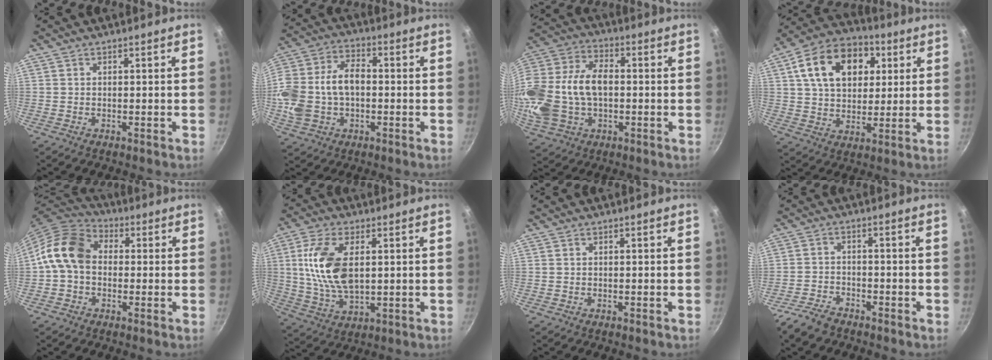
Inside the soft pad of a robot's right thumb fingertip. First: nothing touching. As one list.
[{"total": 17.2, "force": [-0.9, 11.7, 12.6], "torque": [-0.258, 0.043, -0.018]}, {"total": 22.1, "force": [-0.6, 15.0, 16.2], "torque": [-0.348, 0.037, -0.008]}, {"total": 18.1, "force": [5.7, 12.4, 11.9], "torque": [-0.171, 0.009, 0.085]}, {"total": 11.6, "force": [0.2, 8.9, 7.3], "torque": [-0.104, 0.027, -0.020]}, {"total": 13.8, "force": [2.4, 7.3, 11.5], "torque": [-0.219, -0.007, 0.049]}, {"total": 0.0}, {"total": 5.3, "force": [-4.2, 2.5, 2.1], "torque": [-0.044, 0.032, -0.082]}]